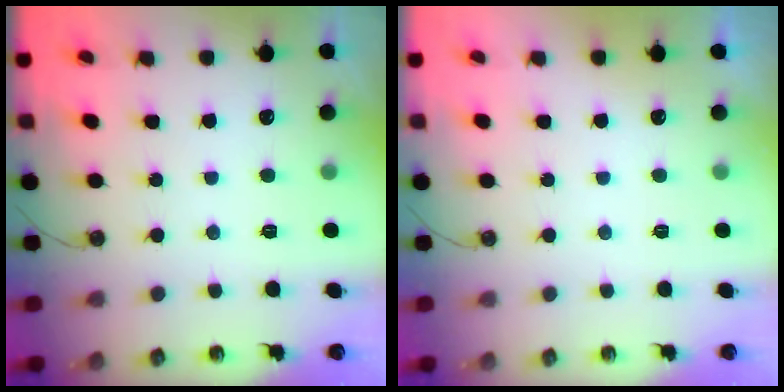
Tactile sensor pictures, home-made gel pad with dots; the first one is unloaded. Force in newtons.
{"total": 0.0}